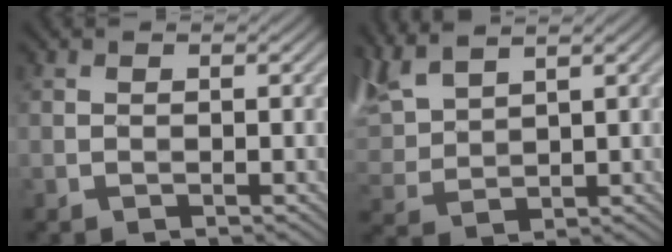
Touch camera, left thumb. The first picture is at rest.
{"total": 6.6, "force": [5.2, 2.3, 3.3], "torque": [-0.105, 0.021, 0.114]}